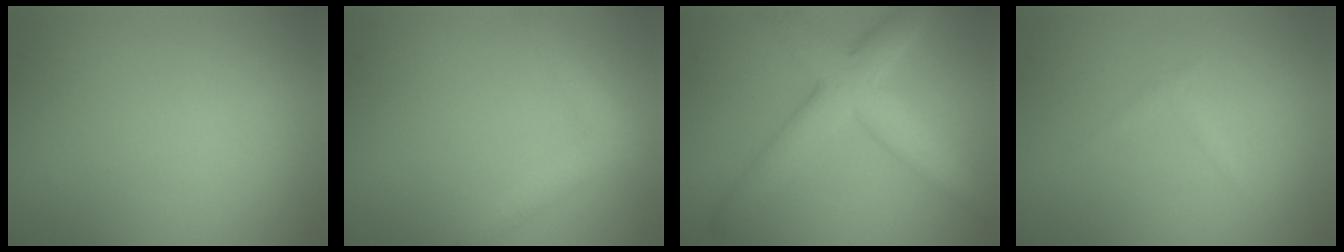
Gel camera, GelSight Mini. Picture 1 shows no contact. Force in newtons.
{"total": 2.9, "press": 2.9, "slide": 0.1}
{"total": 6.3, "press": 6.3, "slide": 0.1}
{"total": 0.6, "press": 0.6, "slide": 0.0}